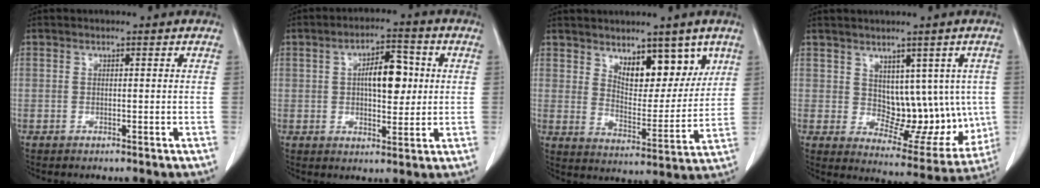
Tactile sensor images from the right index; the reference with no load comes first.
{"total": 8.0, "force": [1.2, 3.4, 7.1], "torque": [-0.113, 0.014, 0.018]}
{"total": 9.6, "force": [5.7, 4.2, 6.4], "torque": [-0.089, -0.008, 0.099]}
{"total": 10.9, "force": [1.4, 6.6, 8.6], "torque": [-0.090, 0.004, 0.040]}